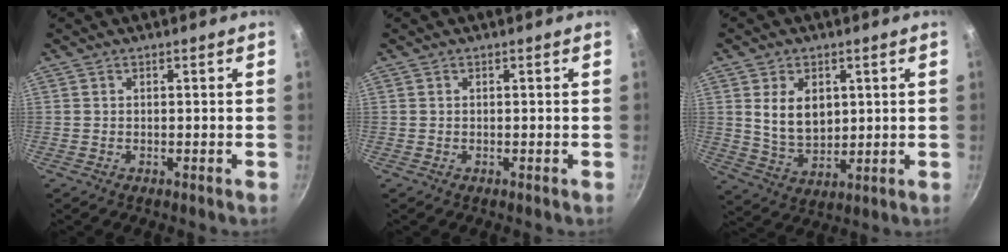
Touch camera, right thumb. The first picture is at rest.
{"total": 0.0}
{"total": 9.1, "force": [2.2, 6.3, 6.3], "torque": [-0.092, -0.021, 0.054]}